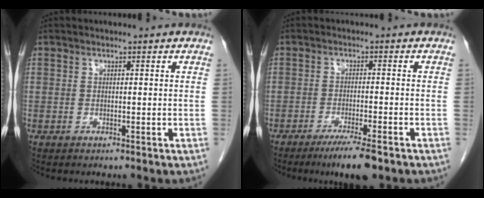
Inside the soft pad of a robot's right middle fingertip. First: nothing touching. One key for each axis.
{"total": 6.1, "fx": -4.3, "fy": 0.4, "fz": 4.3, "tx": -0.068, "ty": -0.013, "tz": -0.068}